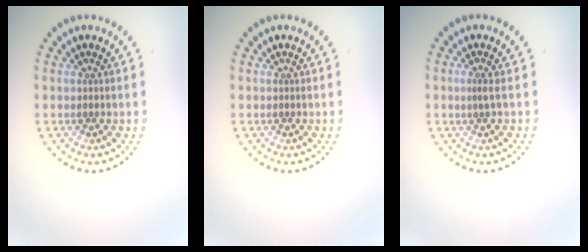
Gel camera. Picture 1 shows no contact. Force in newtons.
{"total": 0.0}
{"total": 0.6, "press": 0.3, "slide": 0.5}